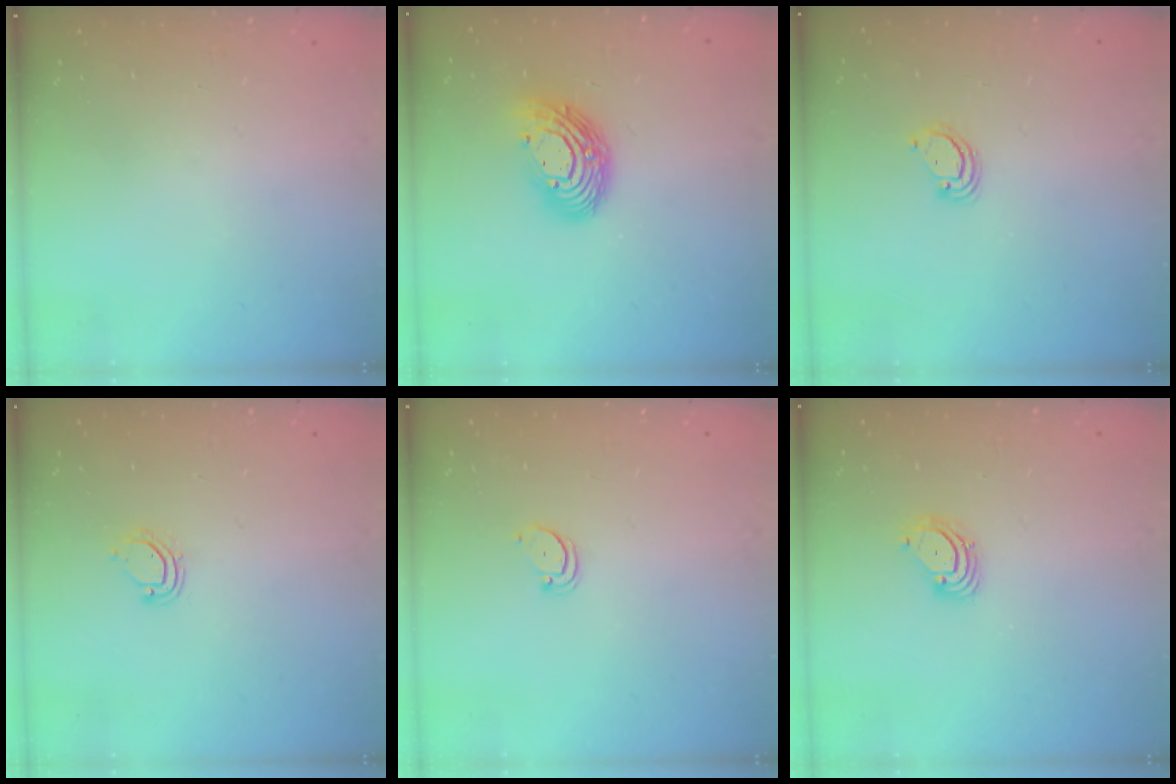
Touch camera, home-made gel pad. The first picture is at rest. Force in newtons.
{"total": 12.6, "press": 12.6, "slide": 1.2}
{"total": 2.9, "press": 2.8, "slide": 0.2}
{"total": 4.3, "press": 4.3, "slide": 0.3}
{"total": 2.5, "press": 2.5, "slide": 0.2}
{"total": 3.6, "press": 3.6, "slide": 0.3}